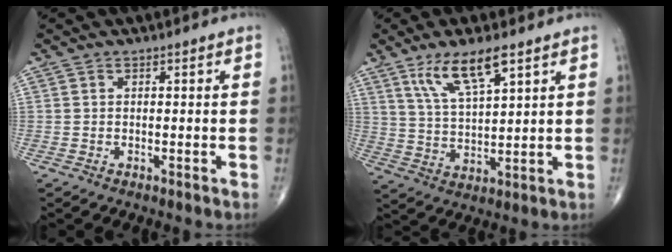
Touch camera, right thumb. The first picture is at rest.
{"total": 10.0, "force": [5.9, 2.9, 7.4], "torque": [-0.137, -0.027, 0.121]}